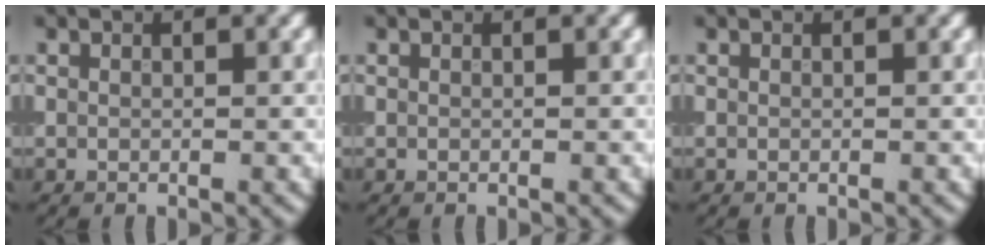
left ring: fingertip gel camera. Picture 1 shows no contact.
{"total": 0.0}
{"total": 0.0}